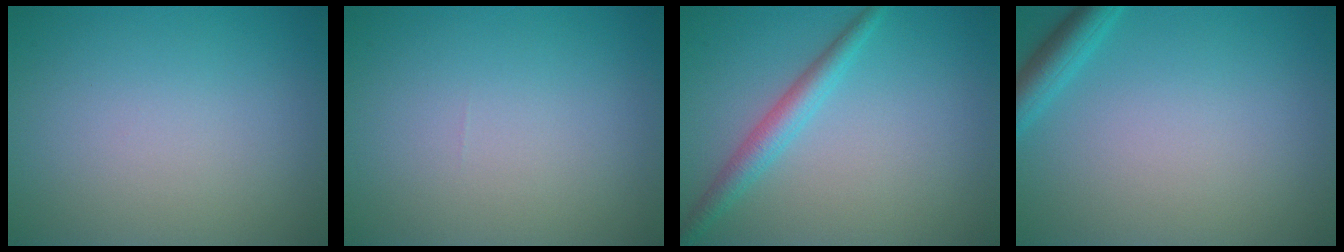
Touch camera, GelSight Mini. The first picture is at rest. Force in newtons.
{"total": 0.0}
{"total": 2.7, "press": 2.7, "slide": 0.0}
{"total": 2.4, "press": 2.4, "slide": 0.2}